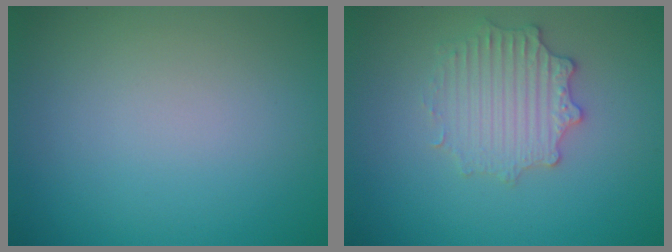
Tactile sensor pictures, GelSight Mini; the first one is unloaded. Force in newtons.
{"total": 2.9, "press": 2.9, "slide": 0.2}